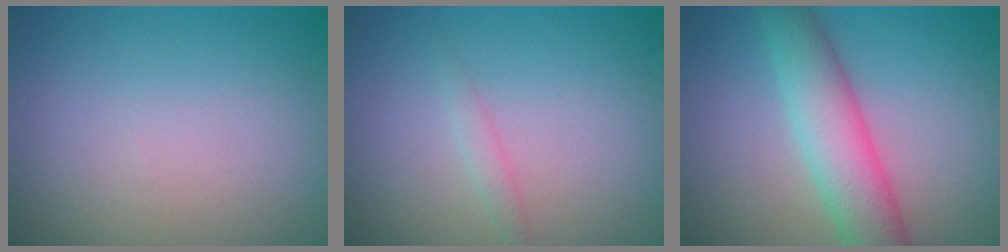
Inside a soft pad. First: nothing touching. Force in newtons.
{"total": 1.0, "press": 1.0, "slide": 0.1}
{"total": 5.9, "press": 5.8, "slide": 0.3}